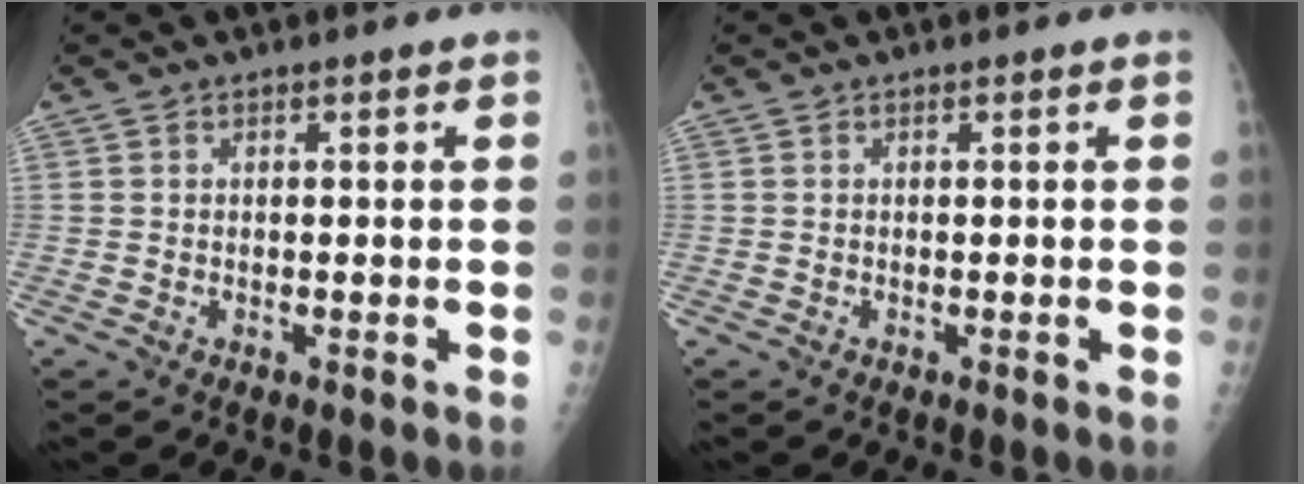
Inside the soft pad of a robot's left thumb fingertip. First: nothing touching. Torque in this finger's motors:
{"motor_torque": [0.01, 0.01, -0.02, -0.02, 0.00]}